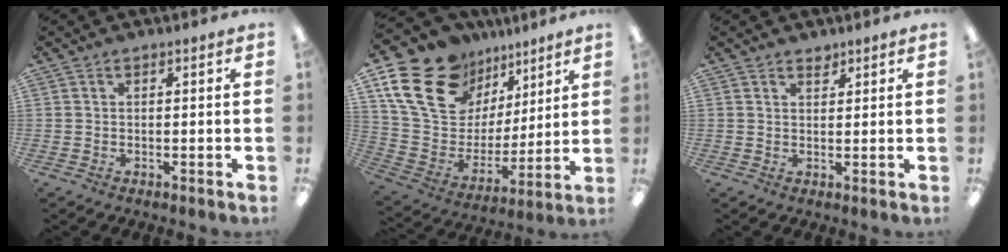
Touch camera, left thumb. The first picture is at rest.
{"total": 22.1, "force": [12.8, 14.9, 10.2], "torque": [-0.199, -0.065, 0.248]}
{"total": 1.9, "force": [1.7, 0.8, 0.3], "torque": [0.010, -0.010, 0.029]}